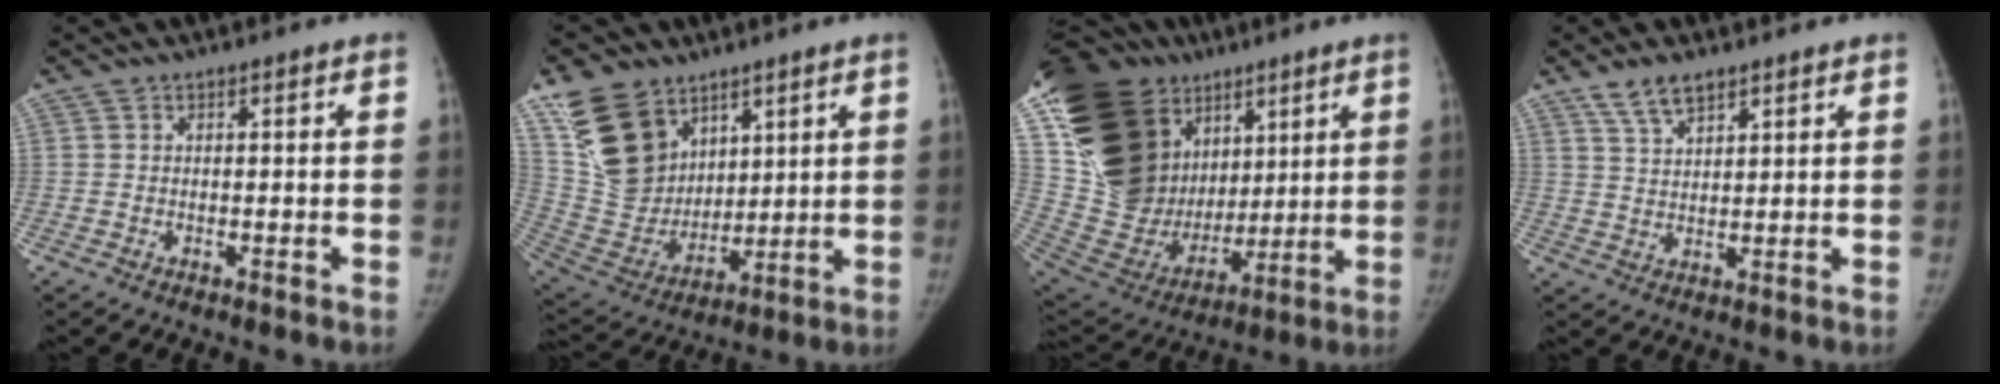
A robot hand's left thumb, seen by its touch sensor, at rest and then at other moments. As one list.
[{"total": 17.2, "force": [10.0, 11.5, 7.8], "torque": [-0.124, -0.042, 0.209]}, {"total": 35.0, "force": [14.6, 23.4, 21.5], "torque": [-0.421, 0.033, 0.282]}, {"total": 5.6, "force": [4.2, 2.3, 3.0], "torque": [-0.047, -0.019, 0.084]}]